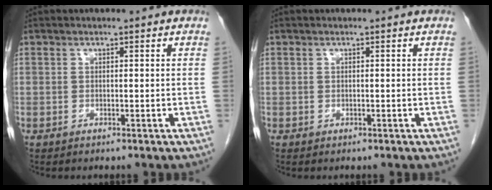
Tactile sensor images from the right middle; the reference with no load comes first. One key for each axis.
{"total": 0.0}